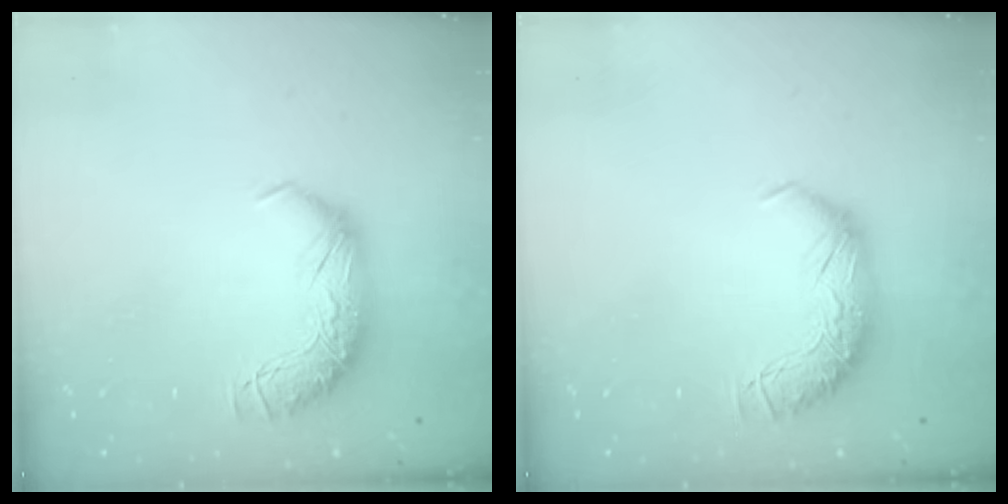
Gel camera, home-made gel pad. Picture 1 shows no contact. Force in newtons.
{"total": 0.0}